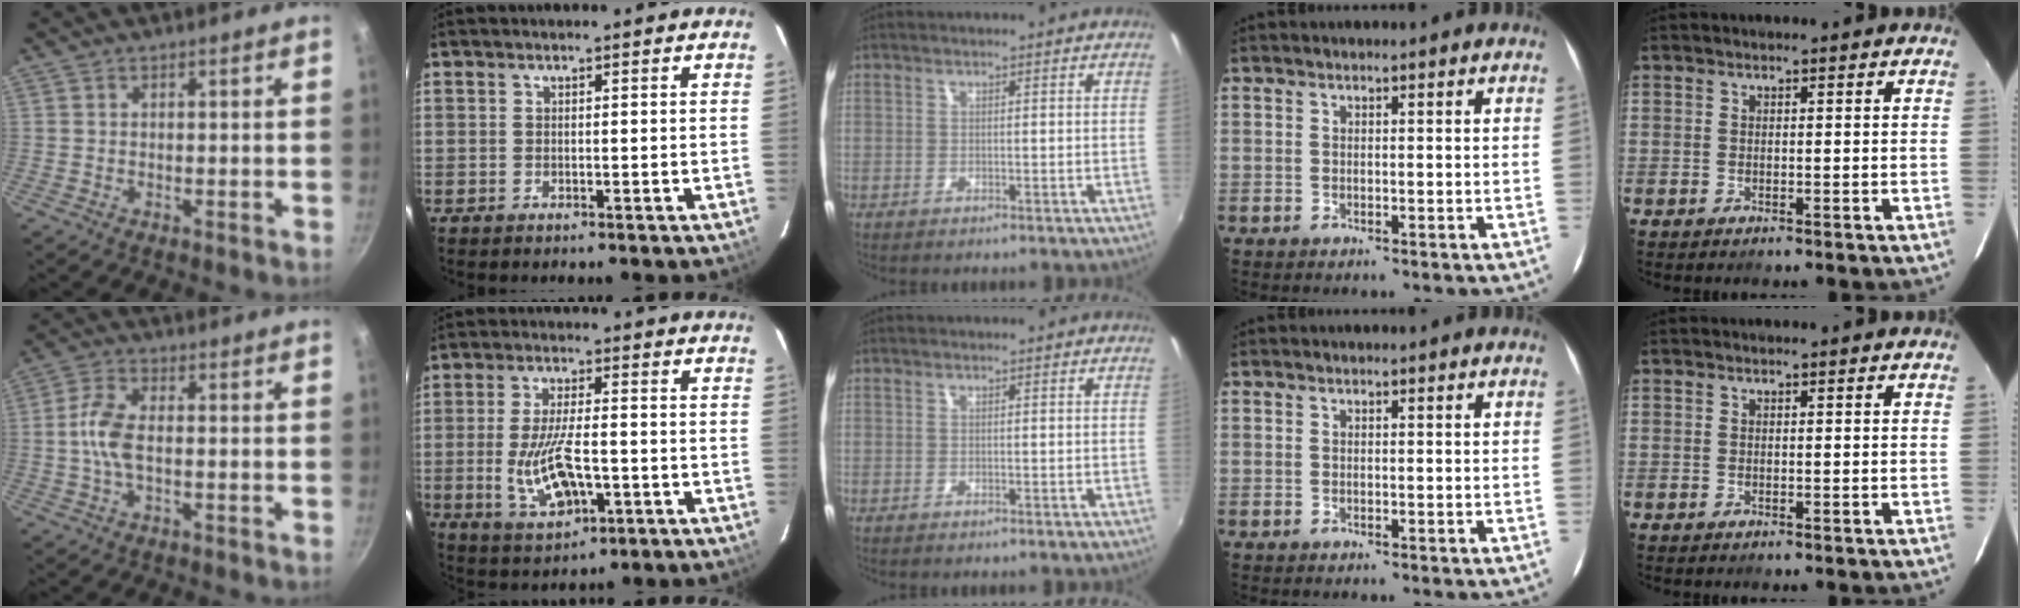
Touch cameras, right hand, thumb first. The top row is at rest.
{"thumb": {"total": 6.5, "force": [-0.6, 3.2, 5.6], "torque": [-0.122, 0.015, -0.018]}, "index": {"total": 10.8, "force": [-2.8, 4.1, 9.6], "torque": [-0.193, -0.012, -0.042]}}